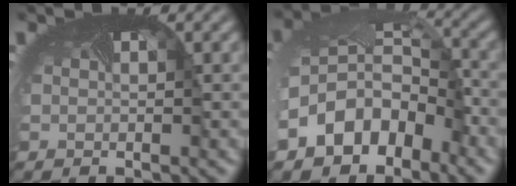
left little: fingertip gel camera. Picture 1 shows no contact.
{"total": 8.5, "force": [-4.1, 5.7, 4.7], "torque": [-0.108, -0.015, -0.077]}